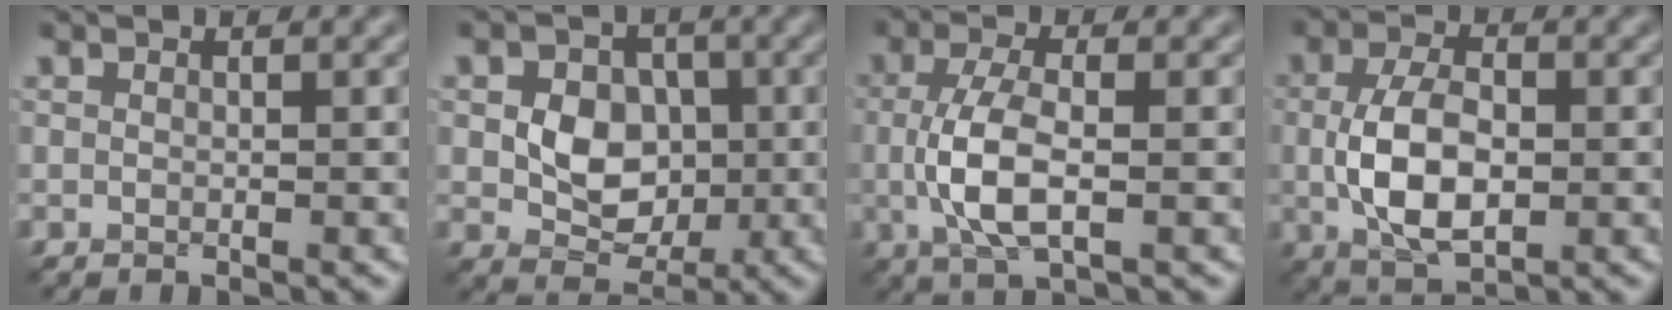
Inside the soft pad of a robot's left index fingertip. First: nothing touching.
{"total": 5.2, "force": [-0.1, 4.0, 3.3], "torque": [-0.051, -0.002, -0.004]}
{"total": 5.1, "force": [-0.5, 2.0, 4.6], "torque": [-0.108, -0.003, -0.015]}
{"total": 6.6, "force": [-0.6, 3.7, 5.5], "torque": [-0.118, -0.005, -0.012]}